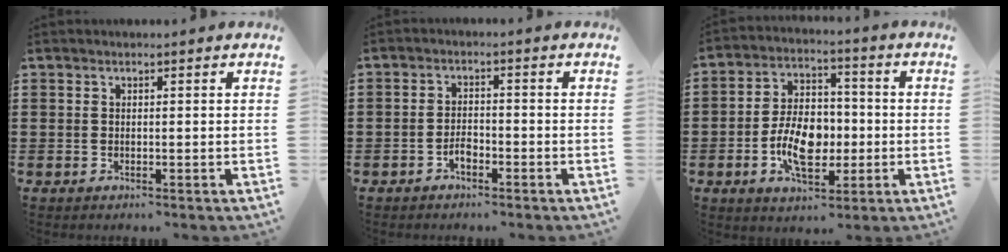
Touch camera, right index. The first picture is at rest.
{"total": 2.3, "force": [-1.4, 1.2, 1.3], "torque": [-0.029, 0.003, -0.029]}
{"total": 9.5, "force": [-2.2, 5.7, 7.2], "torque": [-0.137, 0.003, -0.045]}